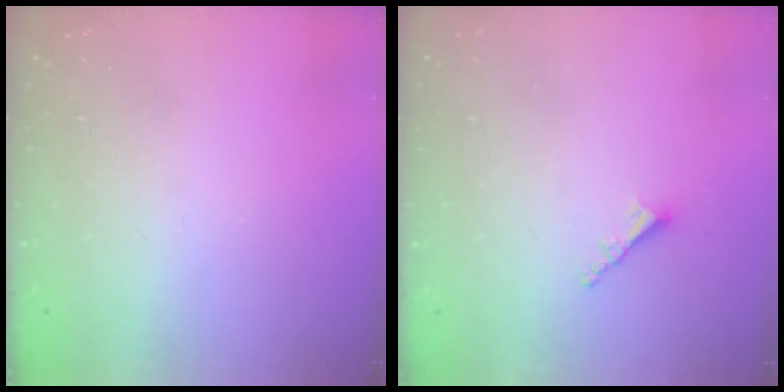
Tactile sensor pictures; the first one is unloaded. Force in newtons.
{"total": 2.3, "press": 2.3, "slide": 0.1}